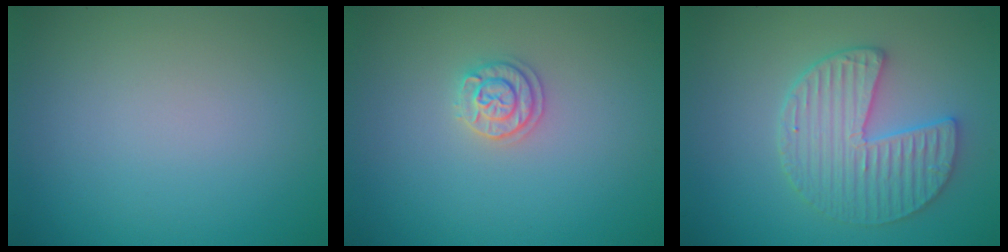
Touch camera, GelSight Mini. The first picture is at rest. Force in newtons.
{"total": 1.9, "press": 1.9, "slide": 0.2}
{"total": 4.5, "press": 4.1, "slide": 2.0}